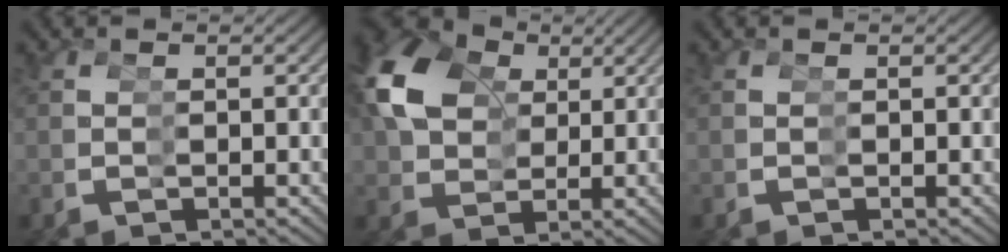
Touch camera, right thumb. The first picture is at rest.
{"total": 10.8, "force": [4.1, 8.0, 6.0], "torque": [-0.115, 0.017, 0.061]}
{"total": 0.0}